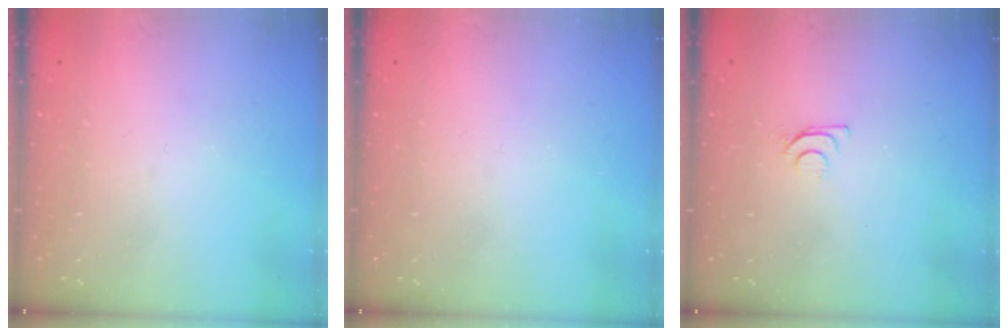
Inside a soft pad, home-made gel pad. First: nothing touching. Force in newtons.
{"total": 0.0}
{"total": 4.3, "press": 4.2, "slide": 0.5}